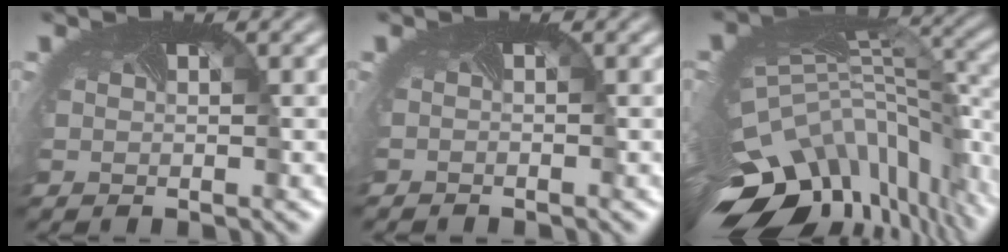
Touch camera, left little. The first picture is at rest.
{"total": 0.8, "force": [-0.7, -0.2, -0.3], "torque": [0.003, -0.007, -0.012]}
{"total": 14.2, "force": [-7.5, 7.2, 9.6], "torque": [-0.221, -0.044, -0.098]}